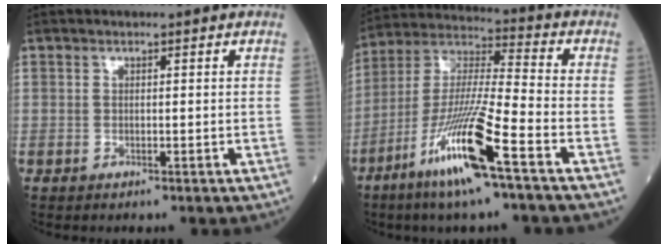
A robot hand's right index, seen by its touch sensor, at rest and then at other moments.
{"total": 15.3, "force": [-8.0, 0.0, 13.0], "torque": [-0.265, -0.029, -0.155]}